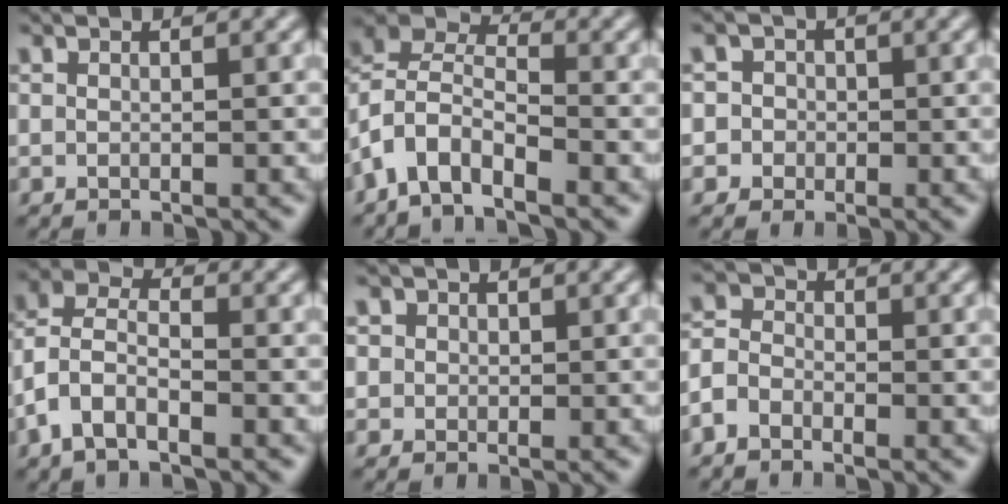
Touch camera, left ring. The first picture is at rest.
{"total": 6.1, "force": [-3.7, 3.0, 3.8], "torque": [-0.074, 0.005, -0.088]}
{"total": 3.5, "force": [-0.1, 3.4, 0.6], "torque": [0.027, 0.021, -0.021]}
{"total": 4.6, "force": [-1.9, 2.6, 3.4], "torque": [-0.076, 0.007, -0.050]}
{"total": 2.6, "force": [1.2, 2.1, 0.8], "torque": [-0.010, 0.006, 0.020]}
{"total": 2.7, "force": [-1.7, 1.8, 1.1], "torque": [-0.026, 0.002, -0.045]}